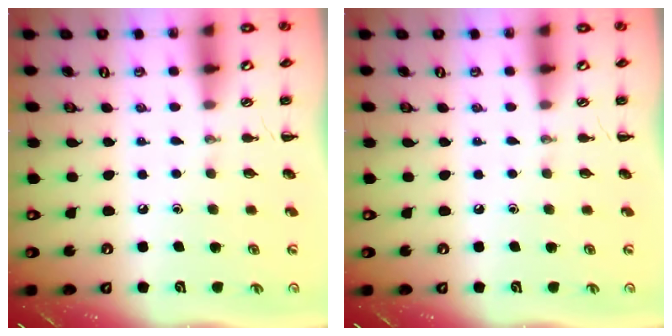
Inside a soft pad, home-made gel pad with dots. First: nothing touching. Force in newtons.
{"total": 0.0}